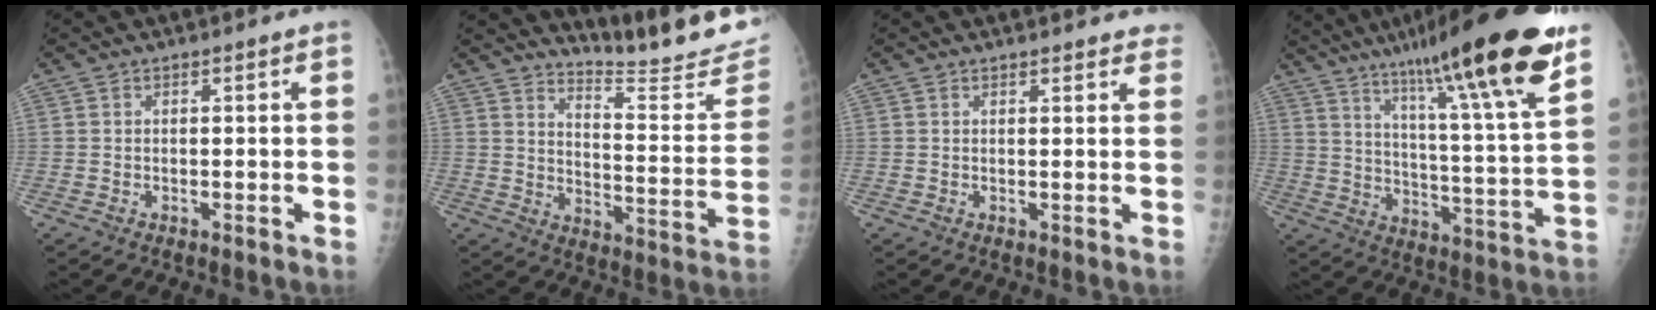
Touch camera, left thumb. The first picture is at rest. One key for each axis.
{"total": 18.4, "fx": 17.4, "fy": 1.6, "fz": 5.8, "tx": -0.056, "ty": -0.173, "tz": 0.226}
{"total": 6.2, "fx": 5.7, "fy": 1.7, "fz": 1.9, "tx": 0.008, "ty": -0.016, "tz": 0.052}
{"total": 25.5, "fx": 17.1, "fy": 2.1, "fz": 18.8, "tx": -0.279, "ty": -0.061, "tz": 0.263}